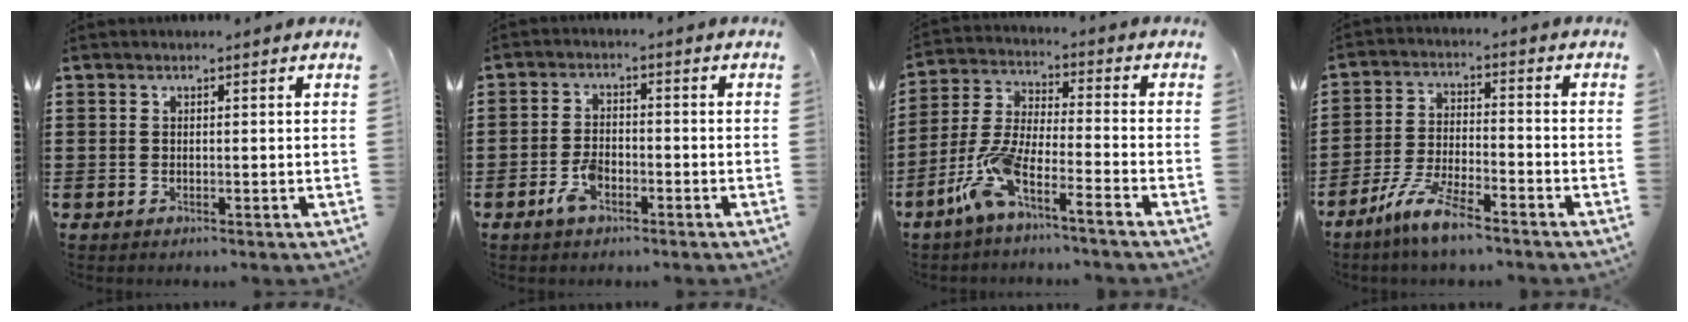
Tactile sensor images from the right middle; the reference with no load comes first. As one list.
[{"total": 4.0, "force": [-2.2, 1.7, 2.8], "torque": [-0.068, -0.002, -0.047]}, {"total": 8.0, "force": [-6.3, 0.2, 5.0], "torque": [-0.130, -0.016, -0.130]}, {"total": 7.7, "force": [-6.0, 1.1, 4.6], "torque": [-0.106, -0.004, -0.117]}]